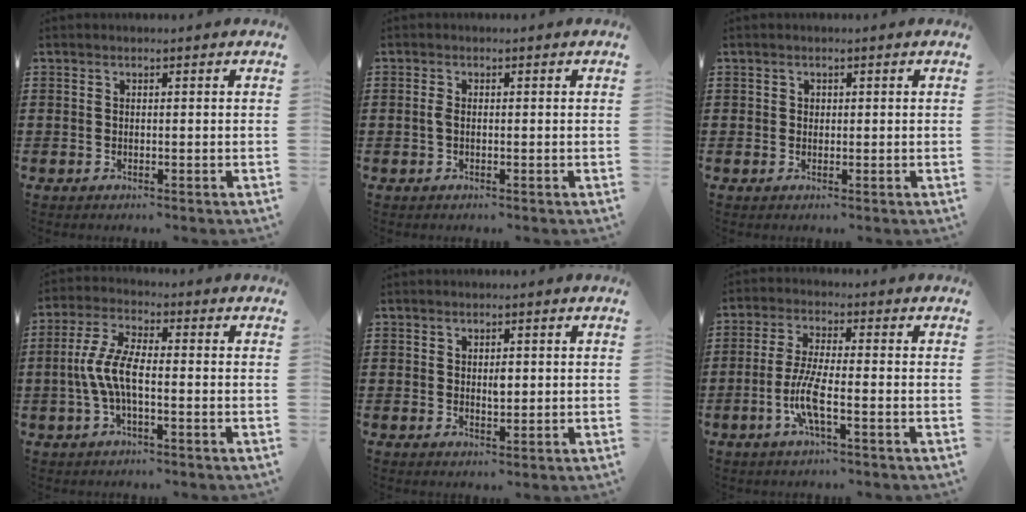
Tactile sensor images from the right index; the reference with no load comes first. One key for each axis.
{"total": 1.3, "fx": -0.2, "fy": 0.5, "fz": 1.1, "tx": -0.030, "ty": -0.002, "tz": -0.007}
{"total": 0.7, "fx": 0.3, "fy": 0.6, "fz": 0.2, "tx": -0.005, "ty": 0.003, "tz": 0.006}
{"total": 6.9, "fx": -1.6, "fy": 2.3, "fz": 6.3, "tx": -0.151, "ty": -0.011, "tz": -0.039}
{"total": 1.8, "fx": 0.5, "fy": 0.9, "fz": 1.6, "tx": -0.024, "ty": 0.000, "tz": 0.006}
{"total": 6.5, "fx": -2.4, "fy": 1.2, "fz": 5.9, "tx": -0.134, "ty": -0.013, "tz": -0.053}